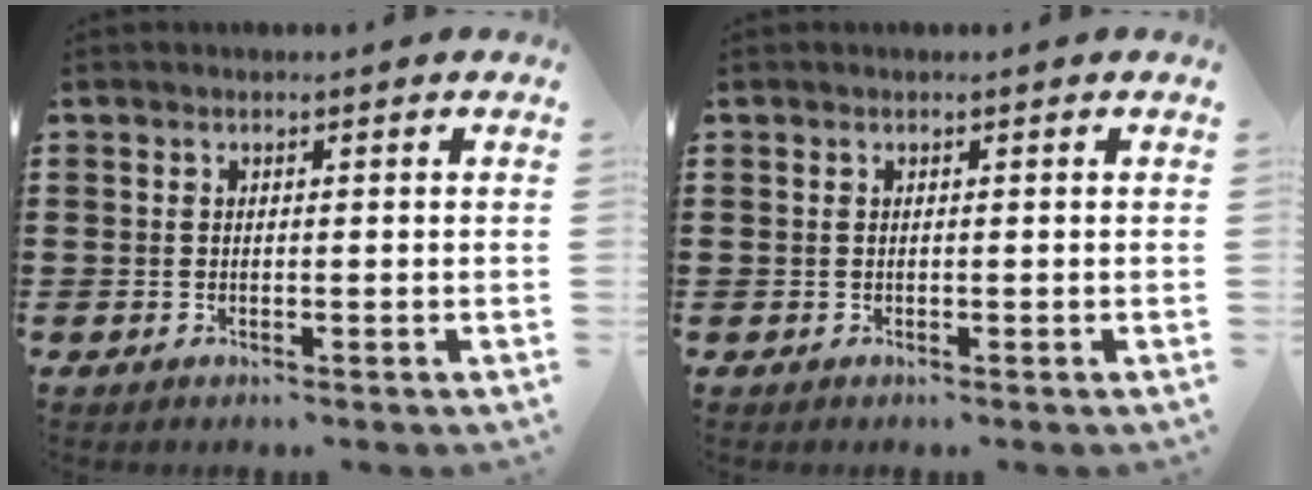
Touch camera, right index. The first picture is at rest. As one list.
[{"total": 0.0}]